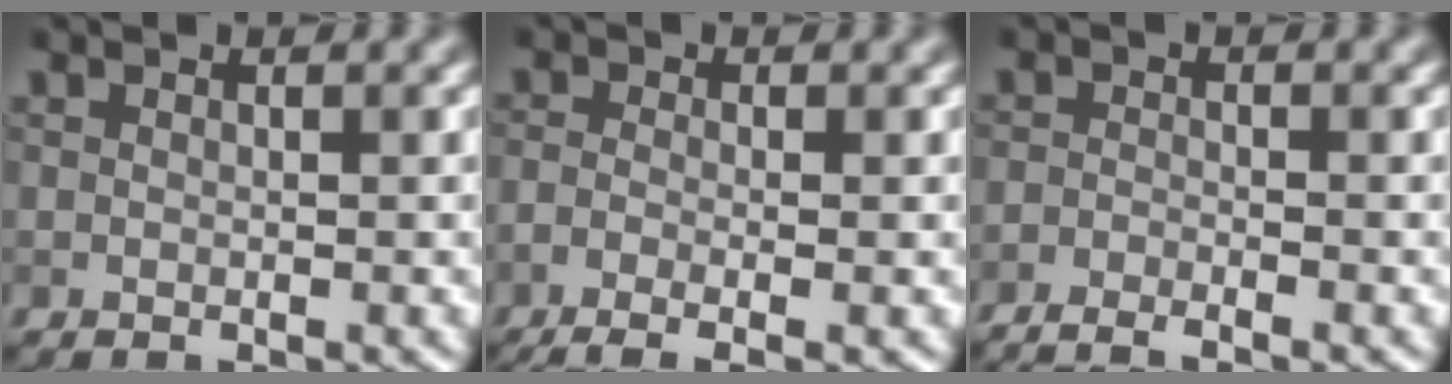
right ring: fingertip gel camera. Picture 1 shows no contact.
{"total": 4.5, "force": [-2.2, 1.7, 3.5], "torque": [-0.059, -0.012, -0.034]}
{"total": 3.3, "force": [-2.6, 0.6, 1.9], "torque": [-0.033, -0.005, -0.050]}